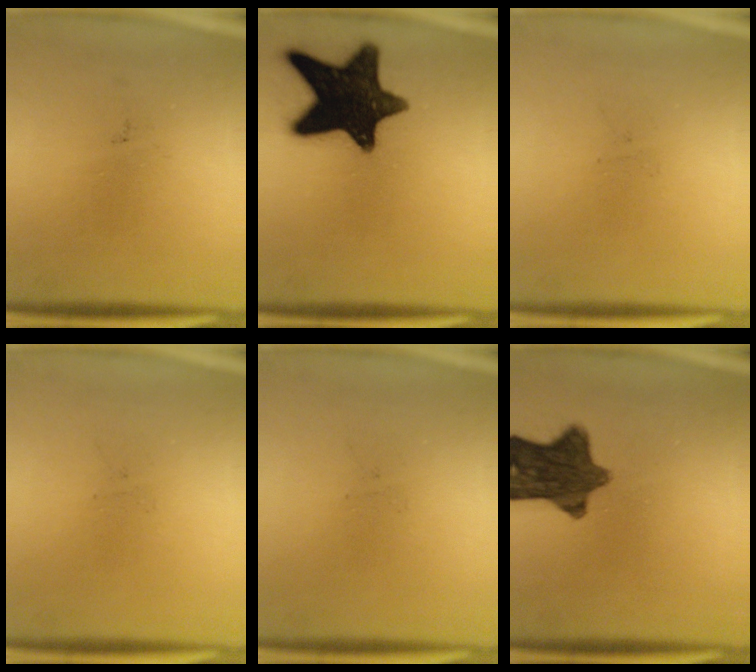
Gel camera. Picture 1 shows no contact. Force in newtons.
{"total": 16.9}
{"total": 0.0}
{"total": 0.0}
{"total": 0.0}
{"total": 10.8}